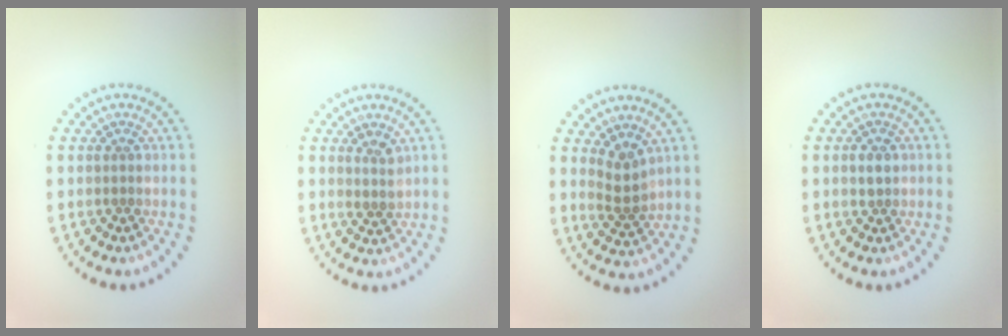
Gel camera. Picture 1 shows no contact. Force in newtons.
{"total": 1.5, "press": 1.2, "slide": 0.8}
{"total": 2.2, "press": 1.9, "slide": 1.2}
{"total": 1.4, "press": 1.4, "slide": 0.3}